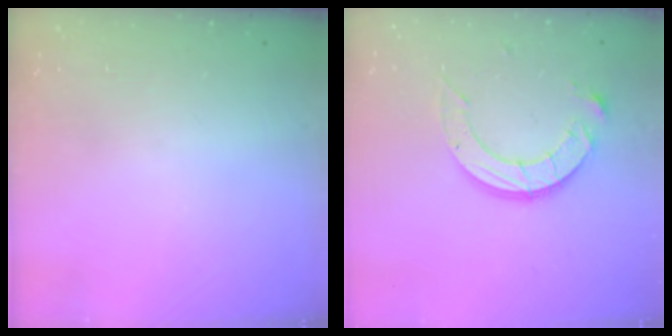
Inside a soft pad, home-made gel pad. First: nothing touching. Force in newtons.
{"total": 10.8, "press": 10.8, "slide": 0.7}